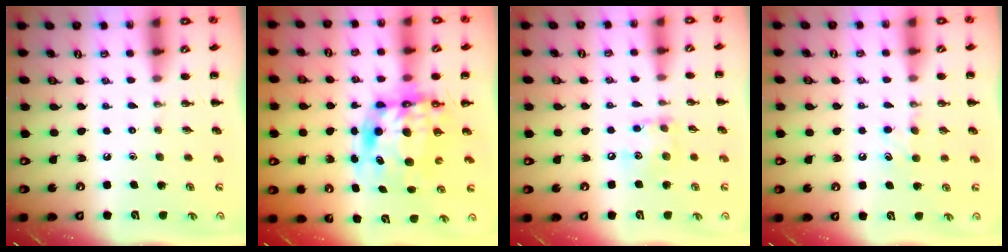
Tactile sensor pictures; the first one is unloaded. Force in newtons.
{"total": 11.1, "press": 10.7, "slide": 2.8}
{"total": 8.9, "press": 8.9, "slide": 0.6}
{"total": 6.2, "press": 6.0, "slide": 1.6}